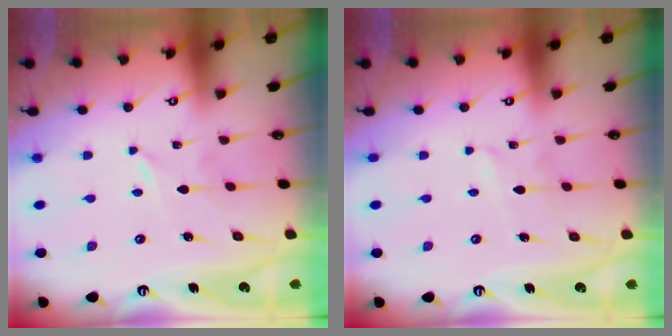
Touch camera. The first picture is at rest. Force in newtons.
{"total": 2.3, "press": 2.3, "slide": 0.3}